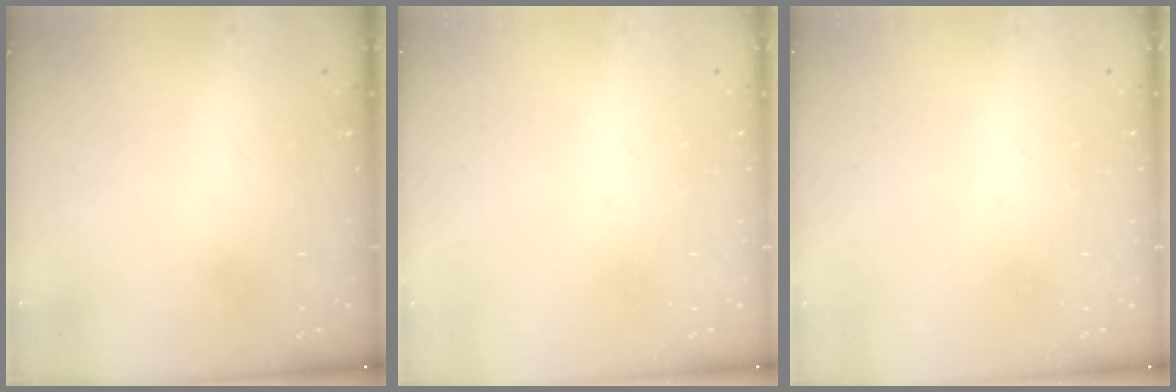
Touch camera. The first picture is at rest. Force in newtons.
{"total": 0.0}
{"total": 0.0}